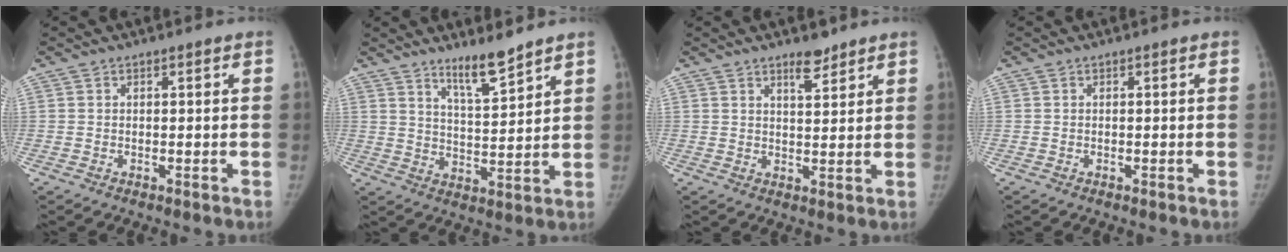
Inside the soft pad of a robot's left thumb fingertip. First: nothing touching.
{"total": 7.2, "force": [5.9, 0.8, 4.2], "torque": [-0.067, -0.054, 0.107]}
{"total": 3.9, "force": [3.1, 1.3, 2.1], "torque": [-0.022, -0.024, 0.049]}
{"total": 0.0}